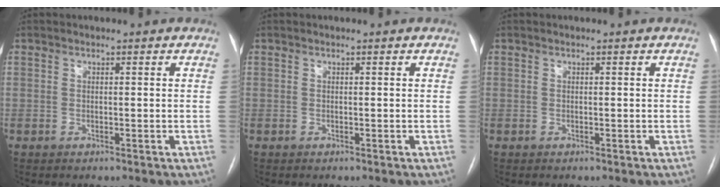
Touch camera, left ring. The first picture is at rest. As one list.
[{"total": 0.0}, {"total": 0.0}]